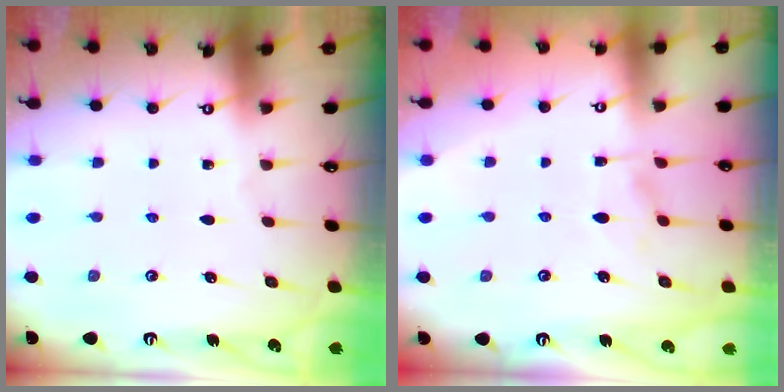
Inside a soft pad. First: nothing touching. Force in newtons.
{"total": 2.5, "press": 2.3, "slide": 1.0}